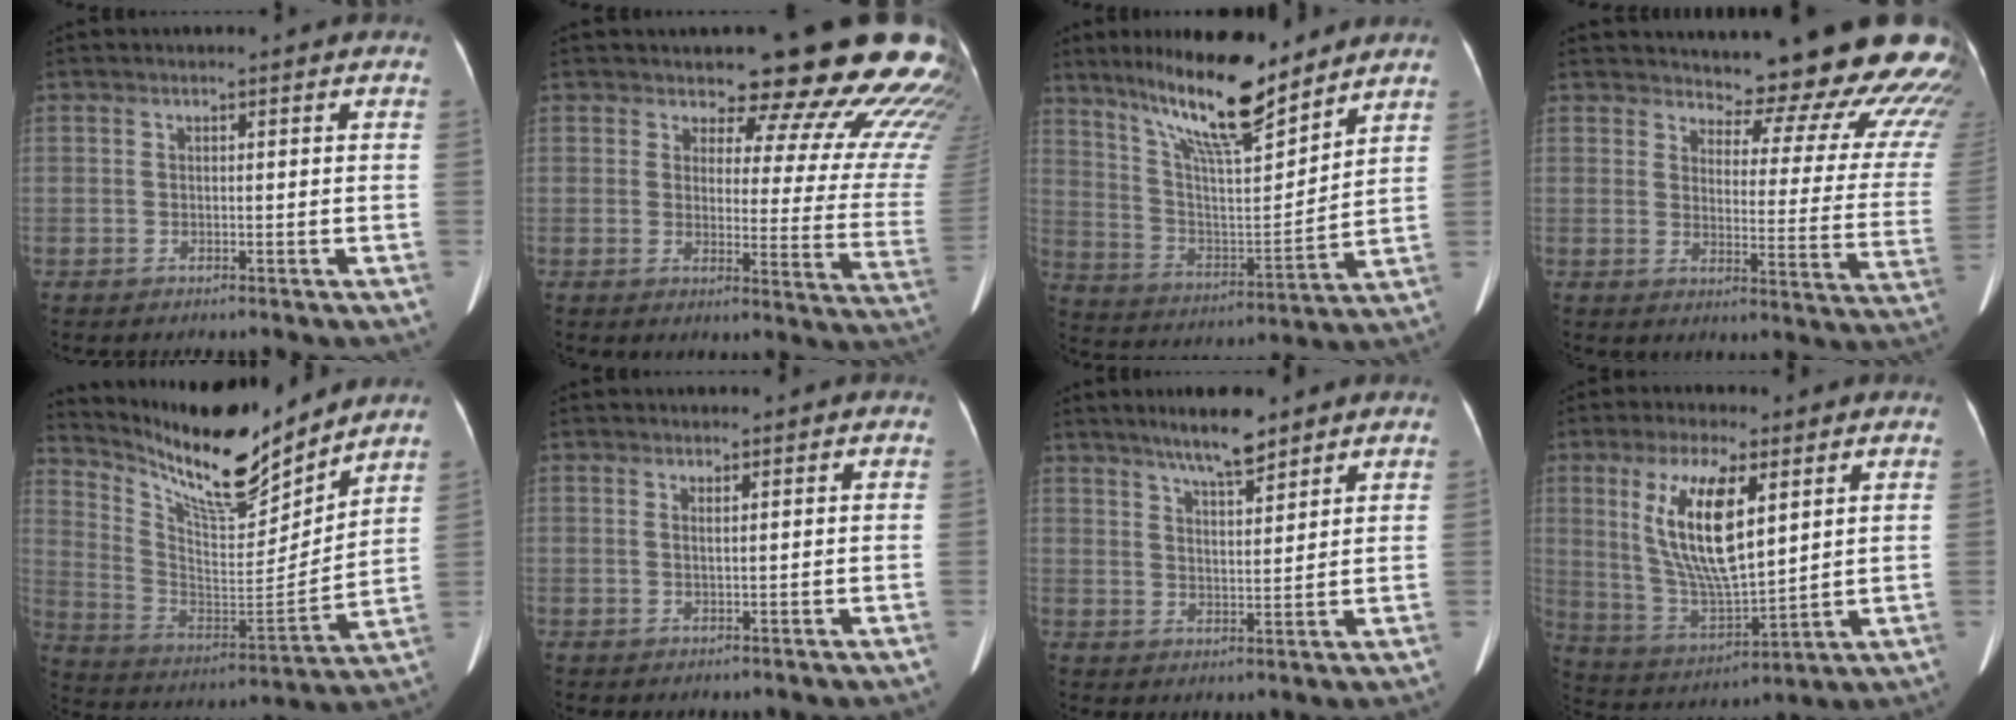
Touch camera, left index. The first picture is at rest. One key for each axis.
{"total": 20.0, "fx": 17.9, "fy": 4.3, "fz": 7.8, "tx": -0.069, "ty": -0.104, "tz": 0.181}
{"total": 17.6, "fx": 13.4, "fy": 2.9, "fz": 11.0, "tx": -0.195, "ty": -0.002, "tz": 0.237}
{"total": 21.5, "fx": 20.2, "fy": 3.7, "fz": 6.4, "tx": -0.056, "ty": -0.114, "tz": 0.218}
{"total": 16.9, "fx": 14.9, "fy": 2.4, "fz": 7.6, "tx": -0.153, "ty": -0.018, "tz": 0.266}
{"total": 0.8, "fx": 0.4, "fy": 0.1, "fz": 0.7, "tx": -0.017, "ty": 0.002, "tz": 0.008}
{"total": 6.9, "fx": 5.4, "fy": 1.0, "fz": 4.1, "tx": -0.075, "ty": 0.005, "tz": 0.093}
{"total": 13.6, "fx": 4.6, "fy": 3.7, "fz": 12.3, "tx": -0.253, "ty": -0.003, "tz": 0.092}